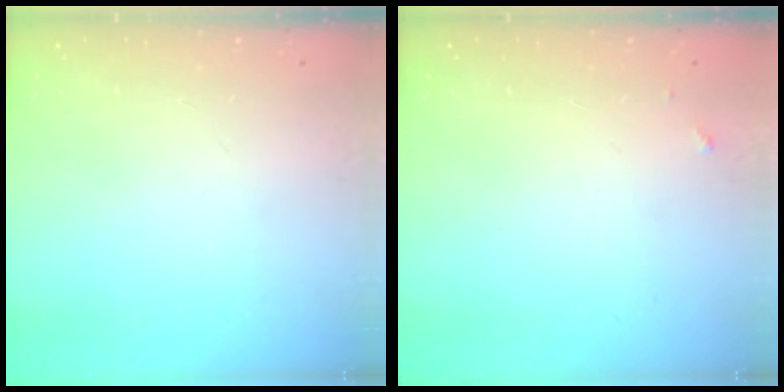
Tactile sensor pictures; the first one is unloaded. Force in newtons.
{"total": 3.5, "press": 3.5, "slide": 0.2}